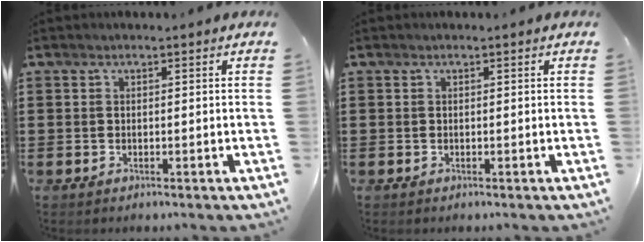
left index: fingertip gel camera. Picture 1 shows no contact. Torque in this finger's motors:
{"motor_torque": [0.00, 0.00, 0.00, -0.01]}